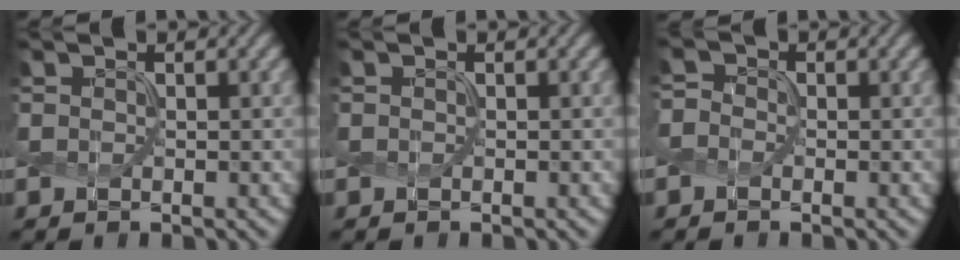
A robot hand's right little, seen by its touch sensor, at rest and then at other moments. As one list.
[{"total": 0.0}, {"total": 1.3, "force": [-0.7, 0.9, 0.5], "torque": [-0.017, 0.004, -0.024]}]